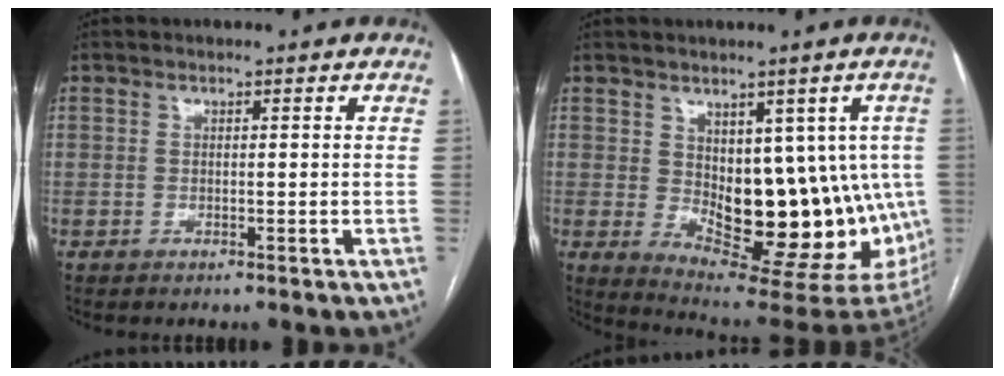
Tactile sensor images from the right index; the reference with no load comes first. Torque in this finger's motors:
{"motor_torque": [1.88, -0.06, 0.35, 0.11]}